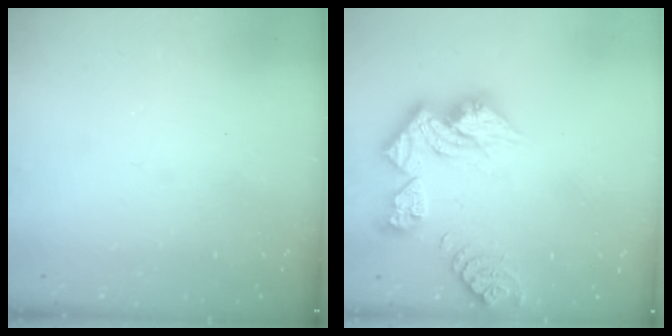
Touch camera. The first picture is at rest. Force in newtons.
{"total": 15.7, "press": 15.6, "slide": 1.7}